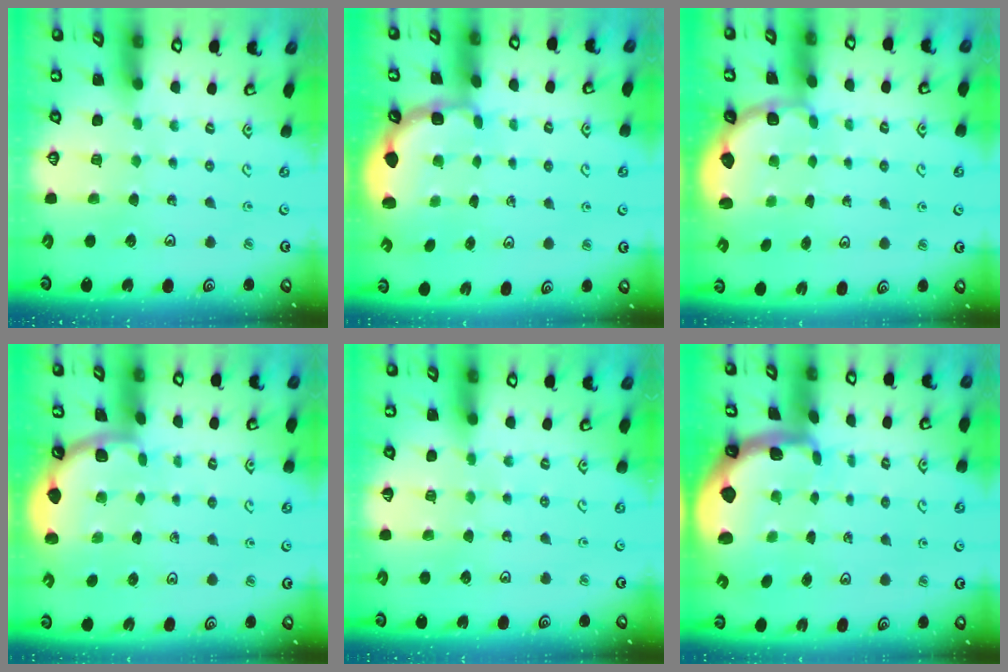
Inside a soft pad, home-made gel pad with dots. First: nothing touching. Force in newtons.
{"total": 2.5, "press": 1.9, "slide": 1.6}
{"total": 3.0, "press": 2.3, "slide": 2.0}
{"total": 1.6, "press": 1.6, "slide": 0.2}
{"total": 3.0, "press": 2.9, "slide": 0.6}
{"total": 1.6, "press": 1.5, "slide": 0.4}